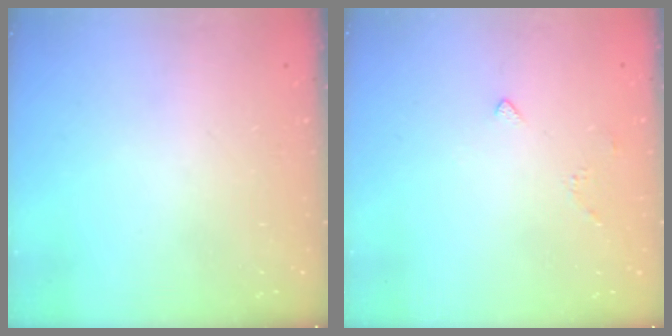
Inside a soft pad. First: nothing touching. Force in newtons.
{"total": 3.0, "press": 2.9, "slide": 0.7}